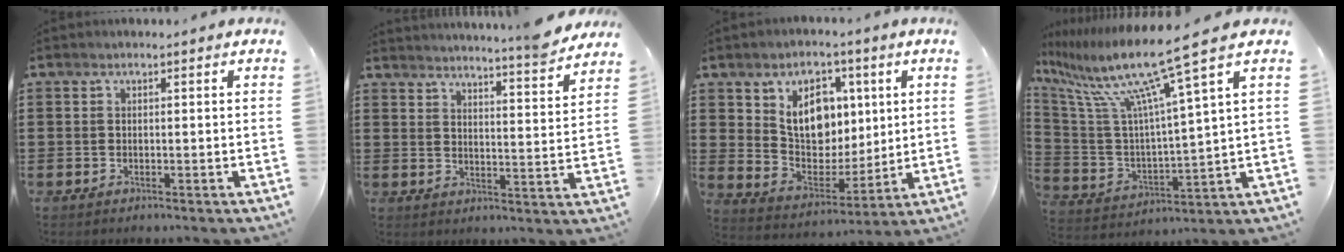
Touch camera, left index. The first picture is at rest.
{"total": 5.4, "force": [5.1, -0.9, 1.5], "torque": [-0.034, -0.044, 0.084]}
{"total": 10.0, "force": [3.9, 7.4, 5.5], "torque": [-0.101, 0.002, 0.073]}
{"total": 13.6, "force": [9.6, 0.1, 9.6], "torque": [-0.228, -0.063, 0.152]}